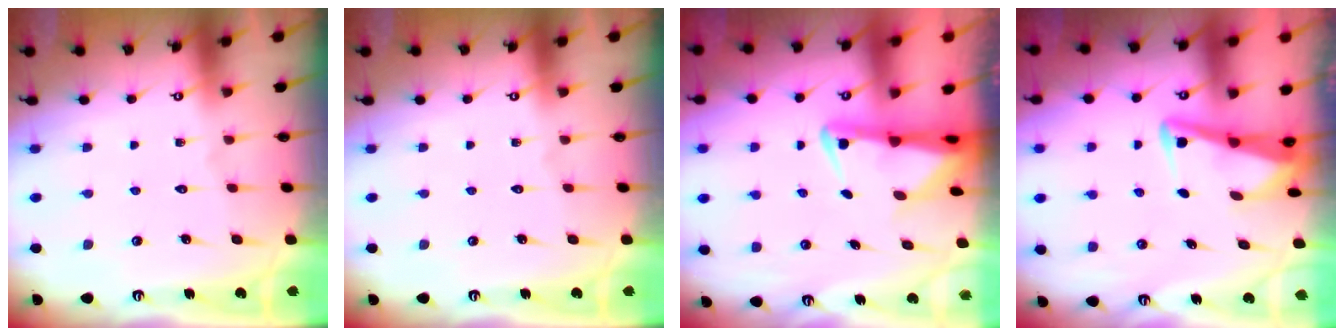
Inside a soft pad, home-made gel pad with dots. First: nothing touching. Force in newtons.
{"total": 0.0}
{"total": 3.2, "press": 3.1, "slide": 0.6}
{"total": 3.9, "press": 3.8, "slide": 0.4}